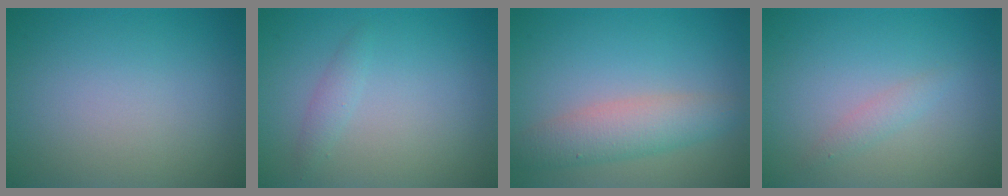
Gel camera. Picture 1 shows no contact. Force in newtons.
{"total": 1.1, "press": 1.1, "slide": 0.0}
{"total": 4.0, "press": 4.0, "slide": 0.1}
{"total": 1.1, "press": 1.1, "slide": 0.0}